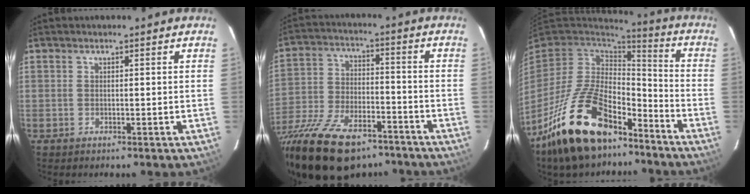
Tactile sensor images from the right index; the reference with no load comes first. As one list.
[{"total": 25.2, "force": [-17.7, 11.2, 14.0], "torque": [-0.293, -0.035, -0.288]}, {"total": 22.3, "force": [-14.5, 10.3, 13.5], "torque": [-0.279, -0.011, -0.244]}]